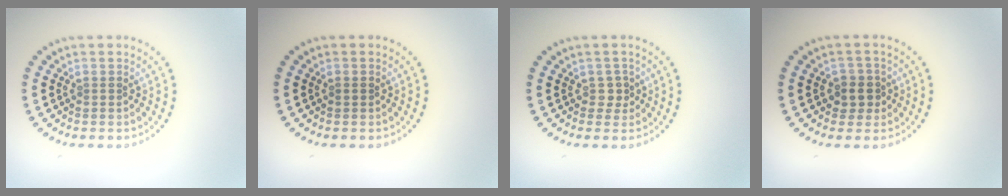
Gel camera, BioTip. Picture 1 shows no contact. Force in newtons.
{"total": 0.5, "press": 0.5, "slide": 0.0}
{"total": 1.1, "press": 0.9, "slide": 0.6}
{"total": 2.1, "press": 1.8, "slide": 1.0}